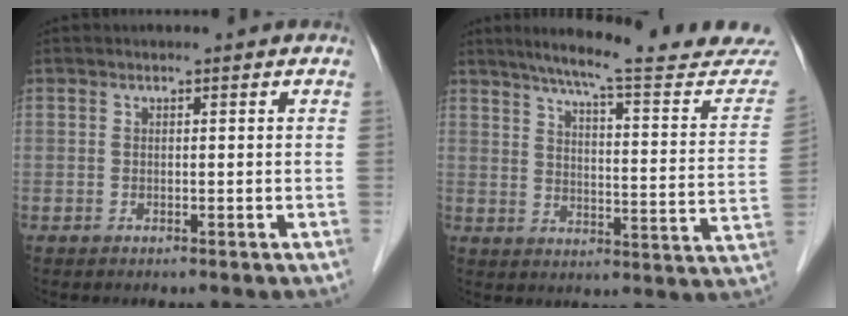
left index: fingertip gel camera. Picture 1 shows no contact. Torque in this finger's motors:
{"motor_torque": [-0.01, -1.27, 0.17, 0.05]}